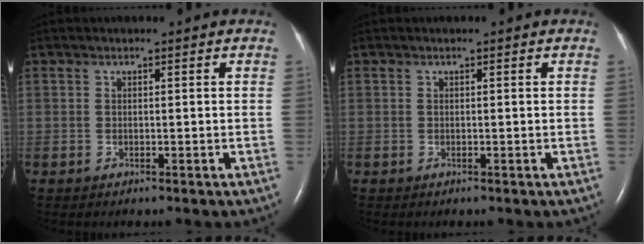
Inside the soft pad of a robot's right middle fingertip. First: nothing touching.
{"total": 0.0}